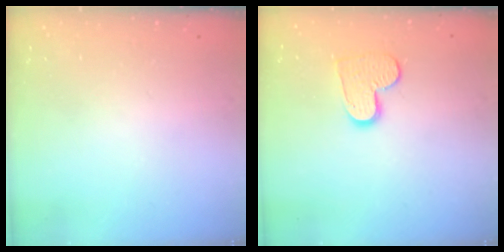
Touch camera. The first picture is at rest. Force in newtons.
{"total": 9.4, "press": 9.4, "slide": 0.6}